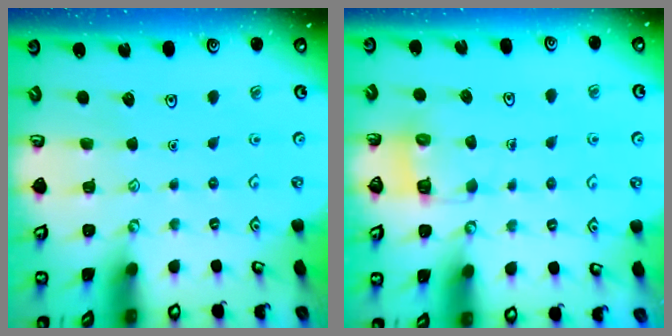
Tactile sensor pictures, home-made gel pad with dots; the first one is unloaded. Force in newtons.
{"total": 5.0, "press": 5.0, "slide": 0.3}